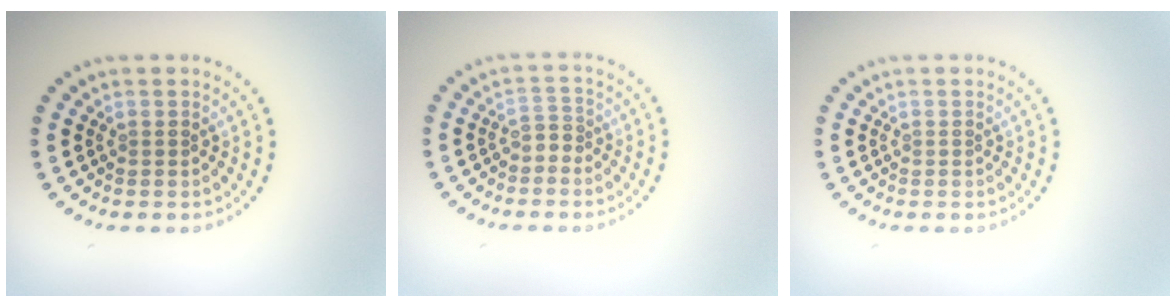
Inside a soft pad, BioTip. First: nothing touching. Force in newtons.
{"total": 1.1, "press": 0.8, "slide": 0.8}
{"total": 0.0}